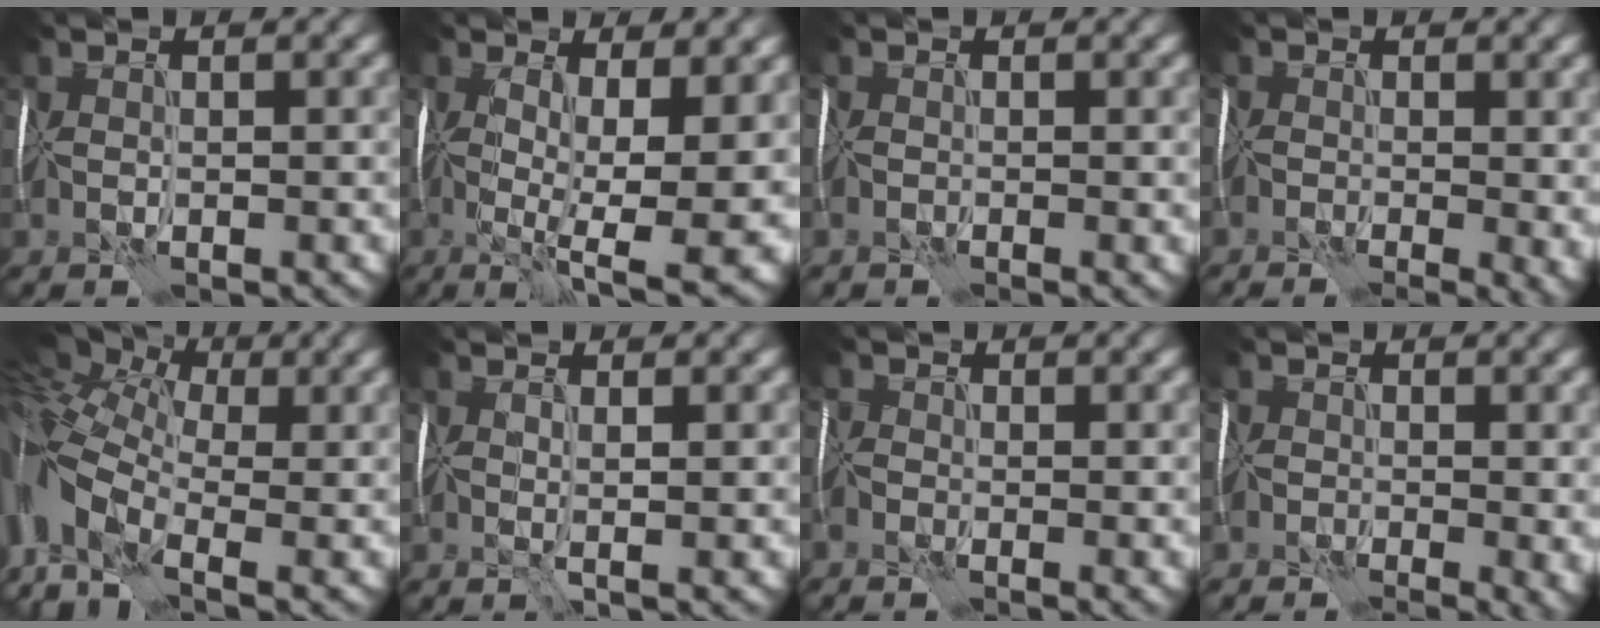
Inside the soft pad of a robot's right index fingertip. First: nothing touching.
{"total": 12.0, "force": [-1.1, 4.1, 11.2], "torque": [-0.176, -0.021, 0.007]}
{"total": 0.8, "force": [-0.7, 0.0, 0.1], "torque": [-0.011, -0.007, -0.017]}
{"total": 7.1, "force": [-2.3, 3.3, 5.8], "torque": [-0.091, -0.007, -0.024]}
{"total": 10.8, "force": [-1.1, 6.6, 8.4], "torque": [-0.204, -0.012, -0.013]}
{"total": 1.4, "force": [0.4, 0.1, 1.4], "torque": [-0.027, 0.000, 0.009]}
{"total": 3.0, "force": [-1.1, 1.7, 2.1], "torque": [-0.055, 0.000, -0.018]}
{"total": 5.4, "force": [-2.1, 2.5, 4.3], "torque": [-0.056, -0.009, -0.024]}